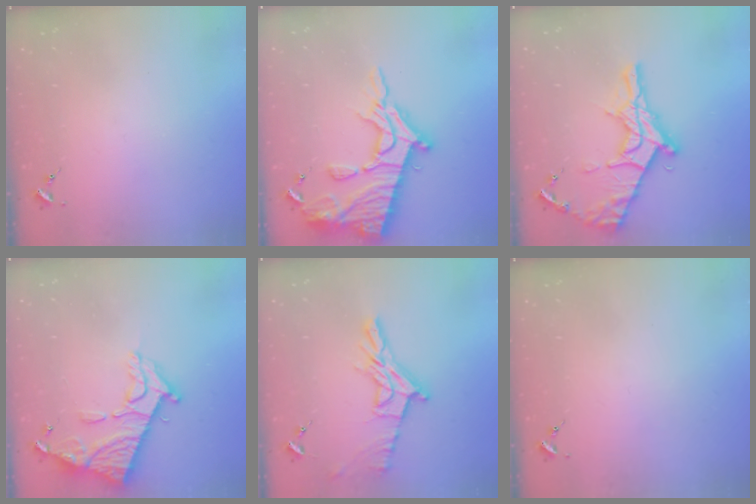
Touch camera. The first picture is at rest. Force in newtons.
{"total": 22.5, "press": 22.4, "slide": 1.6}
{"total": 20.3, "press": 20.2, "slide": 1.5}
{"total": 15.3, "press": 15.3, "slide": 1.2}
{"total": 12.6, "press": 12.5, "slide": 1.1}
{"total": 0.0}